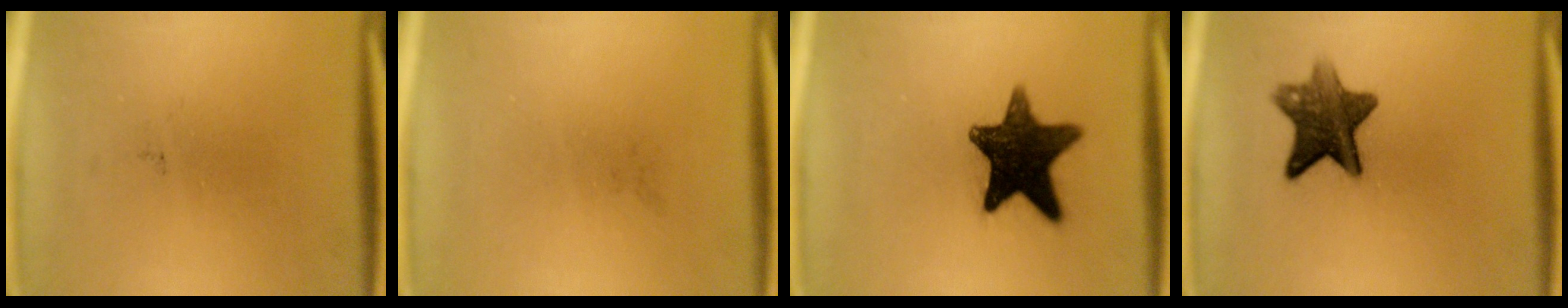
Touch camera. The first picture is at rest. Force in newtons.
{"total": 0.0}
{"total": 14.1}
{"total": 9.1}